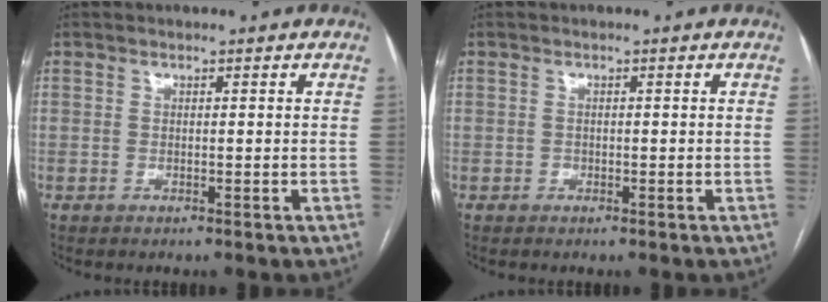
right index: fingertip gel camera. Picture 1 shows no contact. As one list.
[{"total": 0.5, "force": [-0.3, 0.5, 0.1], "torque": [-0.004, 0.003, -0.005]}]